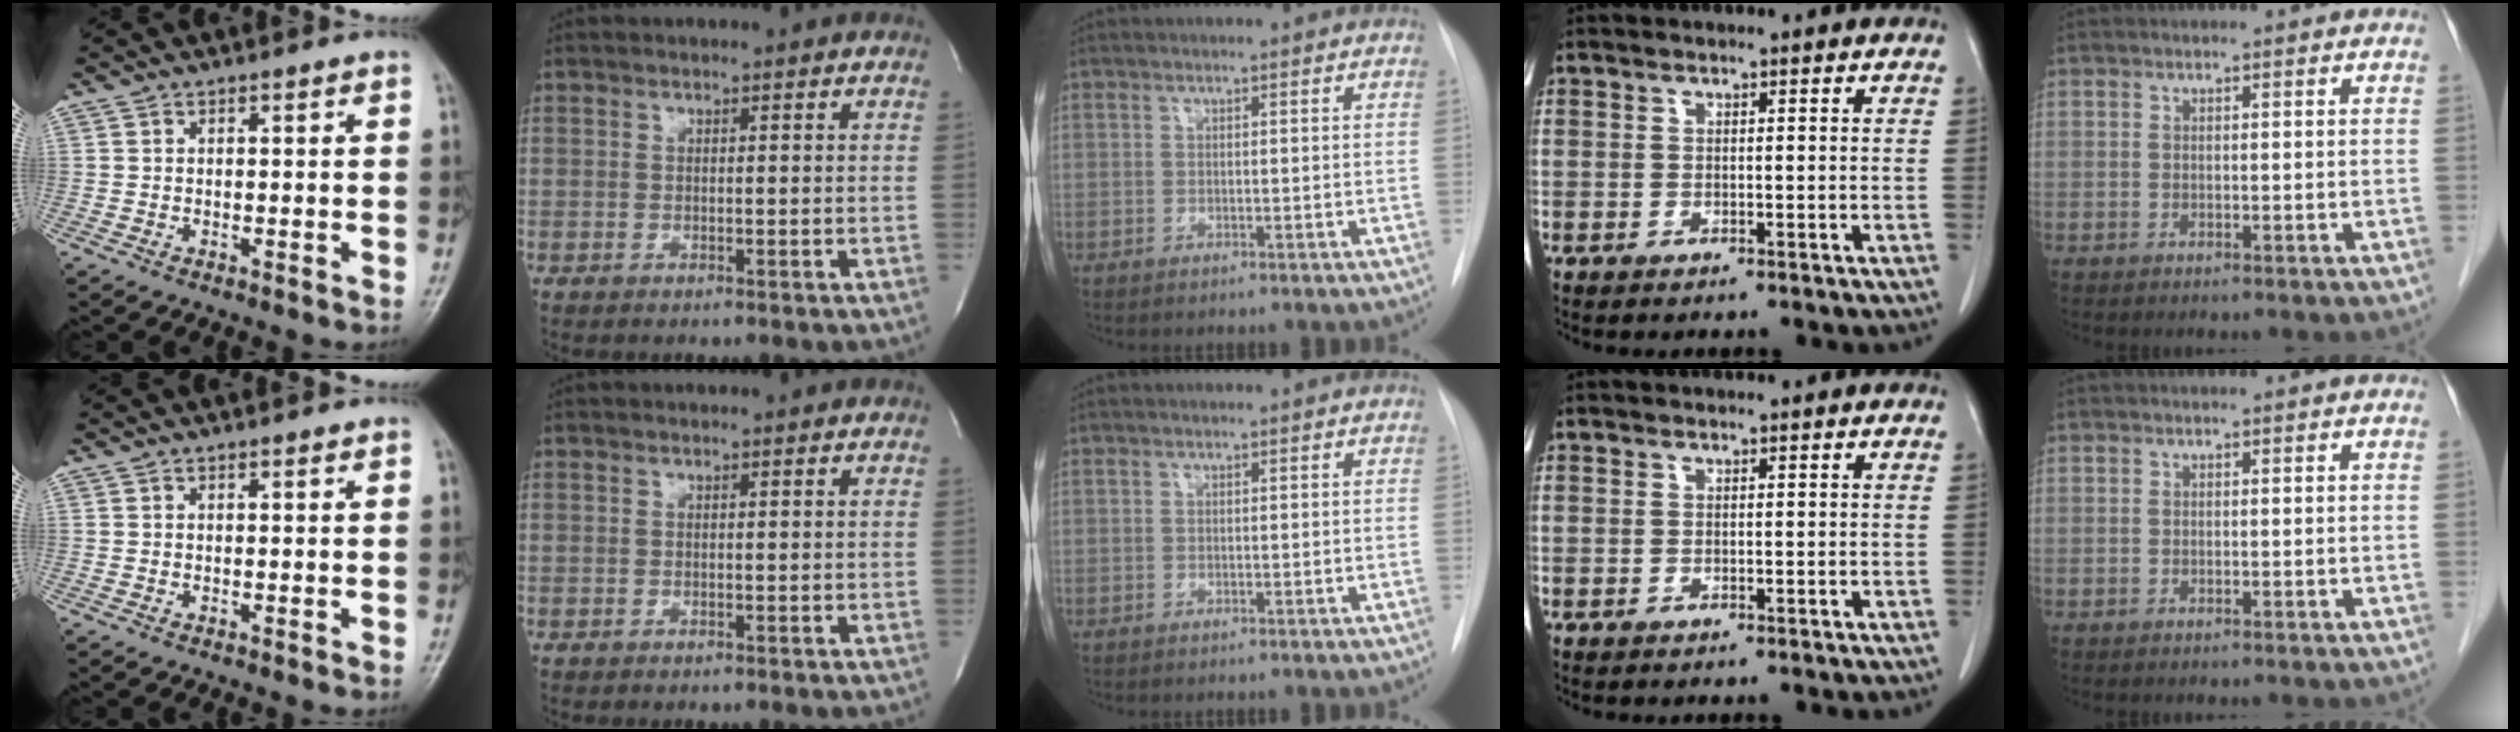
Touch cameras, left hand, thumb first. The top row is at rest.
{}